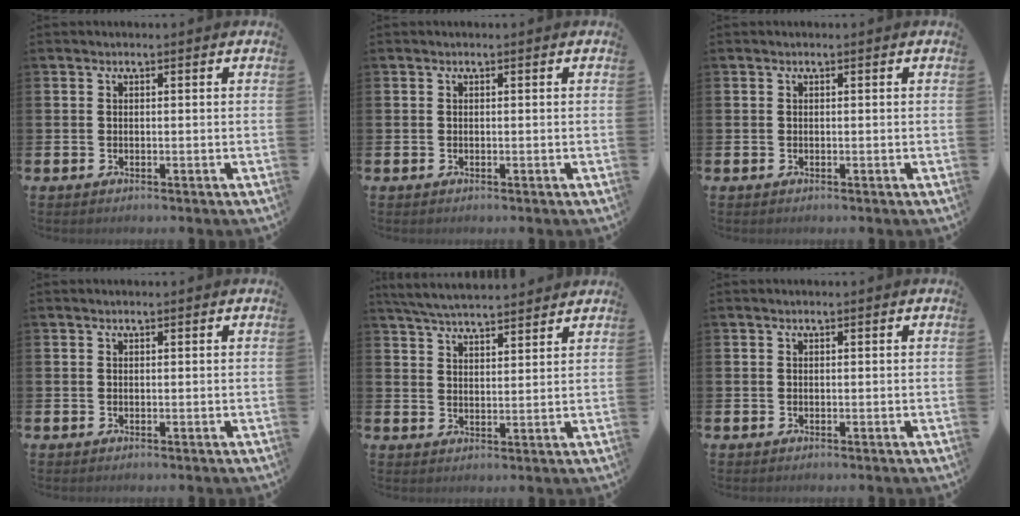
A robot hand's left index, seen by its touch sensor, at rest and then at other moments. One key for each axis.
{"total": 0.0}
{"total": 0.0}
{"total": 0.0}
{"total": 5.1, "fx": 5.1, "fy": 0.2, "fz": 0.6, "tx": -0.036, "ty": -0.026, "tz": 0.094}
{"total": 0.0}